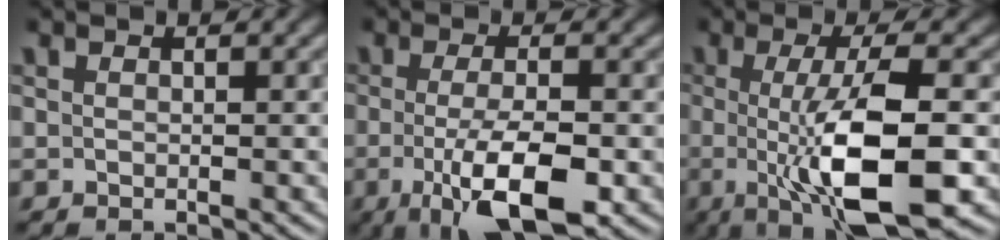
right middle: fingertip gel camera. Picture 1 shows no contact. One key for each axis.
{"total": 7.1, "fx": -2.0, "fy": 2.1, "fz": 6.4, "tx": -0.114, "ty": -0.009, "tz": -0.032}
{"total": 10.0, "fx": -1.4, "fy": 2.6, "fz": 9.5, "tx": -0.145, "ty": -0.015, "tz": -0.021}